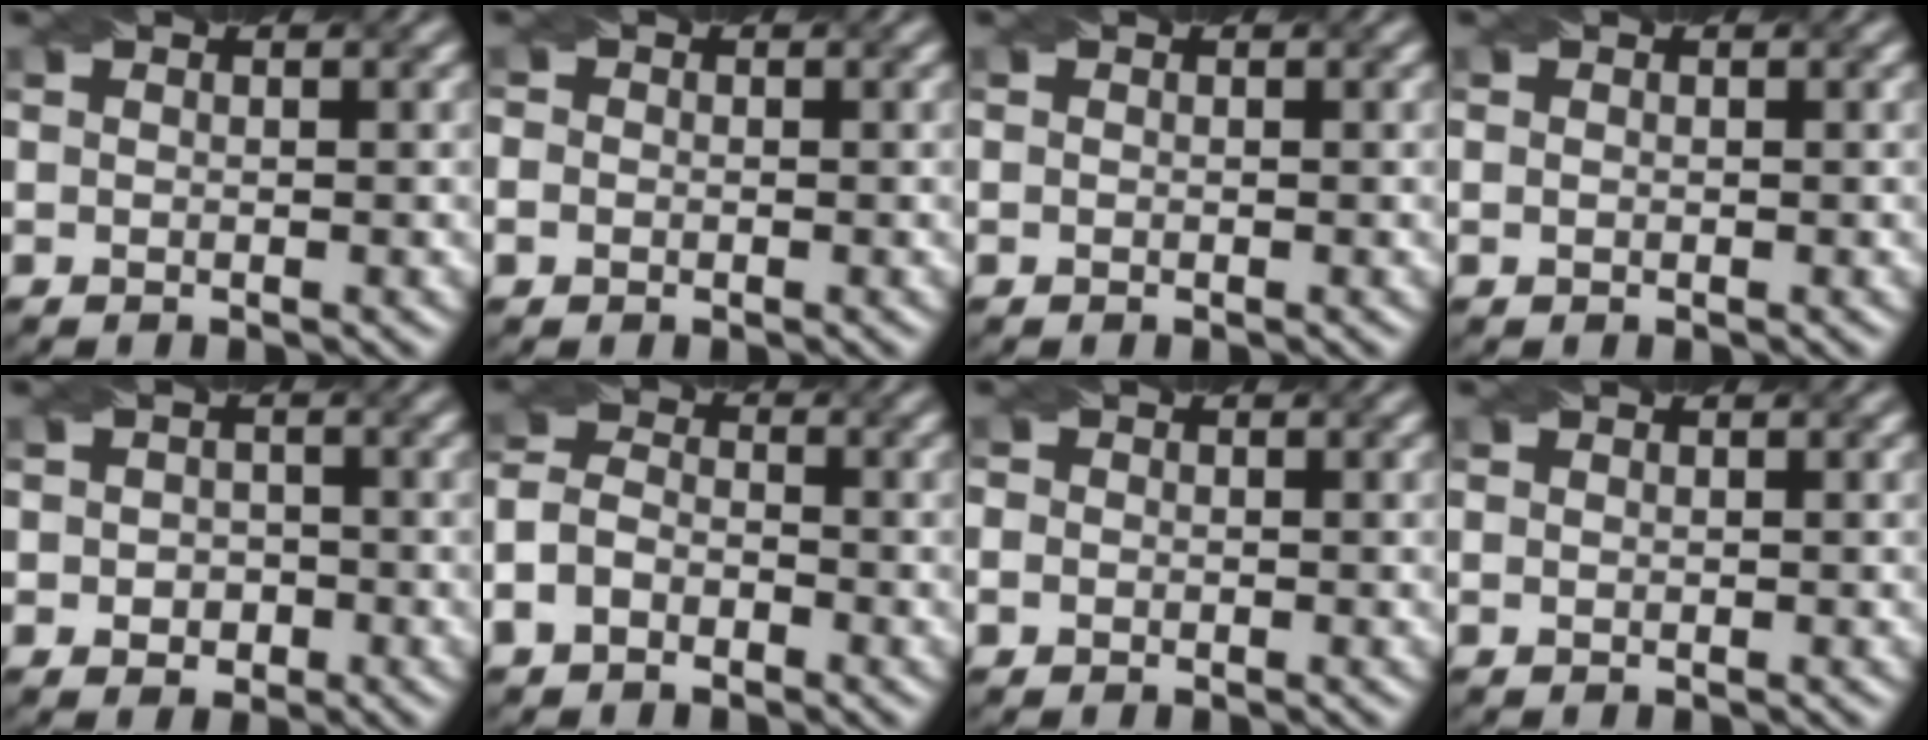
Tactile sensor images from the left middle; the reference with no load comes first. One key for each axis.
{"total": 1.3, "fx": -0.2, "fy": 1.2, "fz": 0.4, "tx": -0.006, "ty": 0.000, "tz": -0.006}
{"total": 0.0}
{"total": 0.6, "fx": 0.0, "fy": 0.5, "fz": 0.4, "tx": -0.009, "ty": 0.000, "tz": 0.001}
{"total": 2.0, "fx": -0.4, "fy": 1.6, "fz": 1.0, "tx": -0.012, "ty": -0.003, "tz": -0.010}
{"total": 3.6, "fx": -1.7, "fy": 2.5, "fz": 2.0, "tx": -0.043, "ty": 0.004, "tz": -0.042}
{"total": 1.6, "fx": -0.1, "fy": 1.5, "fz": 0.5, "tx": -0.002, "ty": 0.004, "tz": -0.007}
{"total": 0.0}